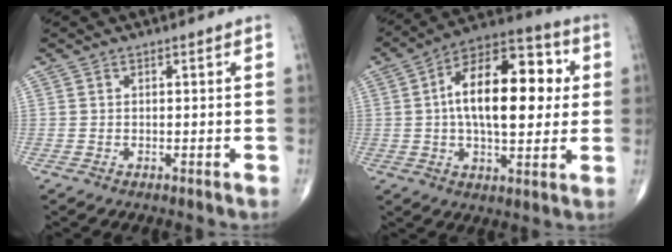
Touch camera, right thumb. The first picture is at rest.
{"total": 20.3, "force": [2.6, 9.9, 17.5], "torque": [-0.253, 0.023, 0.031]}